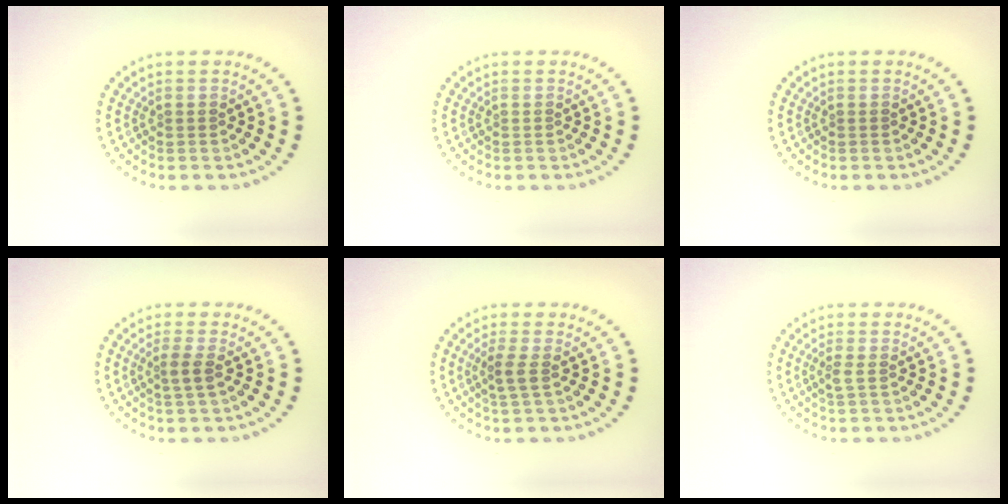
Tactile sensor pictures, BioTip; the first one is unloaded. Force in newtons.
{"total": 0.0}
{"total": 0.0}
{"total": 1.4, "press": 1.1, "slide": 0.9}
{"total": 1.5, "press": 1.2, "slide": 0.9}
{"total": 0.9, "press": 0.6, "slide": 0.7}